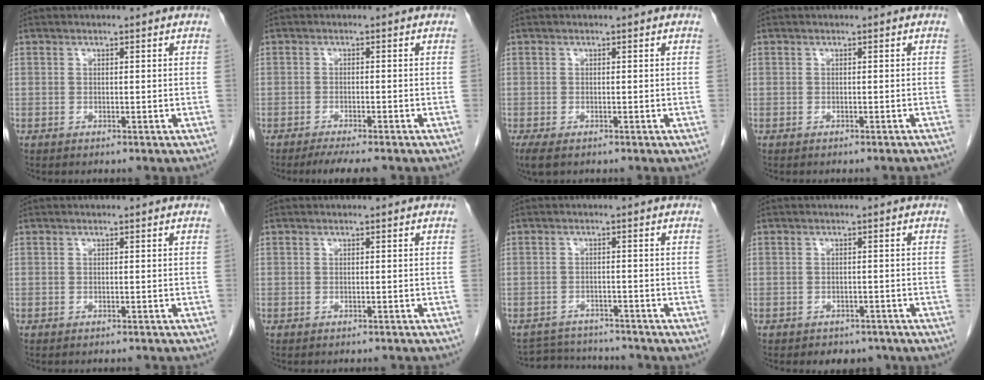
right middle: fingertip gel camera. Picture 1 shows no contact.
{"total": 5.3, "force": [-4.3, 0.3, 3.0], "torque": [-0.040, -0.010, -0.064]}
{"total": 3.4, "force": [-2.3, 1.4, 2.1], "torque": [-0.042, -0.011, -0.033]}
{"total": 1.6, "force": [-1.5, -0.1, 0.5], "torque": [-0.009, 0.000, -0.019]}
{"total": 4.6, "force": [-4.3, 0.9, 1.4], "torque": [-0.019, -0.009, -0.047]}
{"total": 4.9, "force": [-4.6, 1.0, 1.4], "torque": [-0.018, -0.009, -0.049]}
{"total": 7.4, "force": [-7.3, 1.2, 0.6], "torque": [-0.009, 0.010, -0.106]}
{"total": 4.4, "force": [-3.7, 2.2, 0.8], "torque": [-0.005, 0.006, -0.046]}